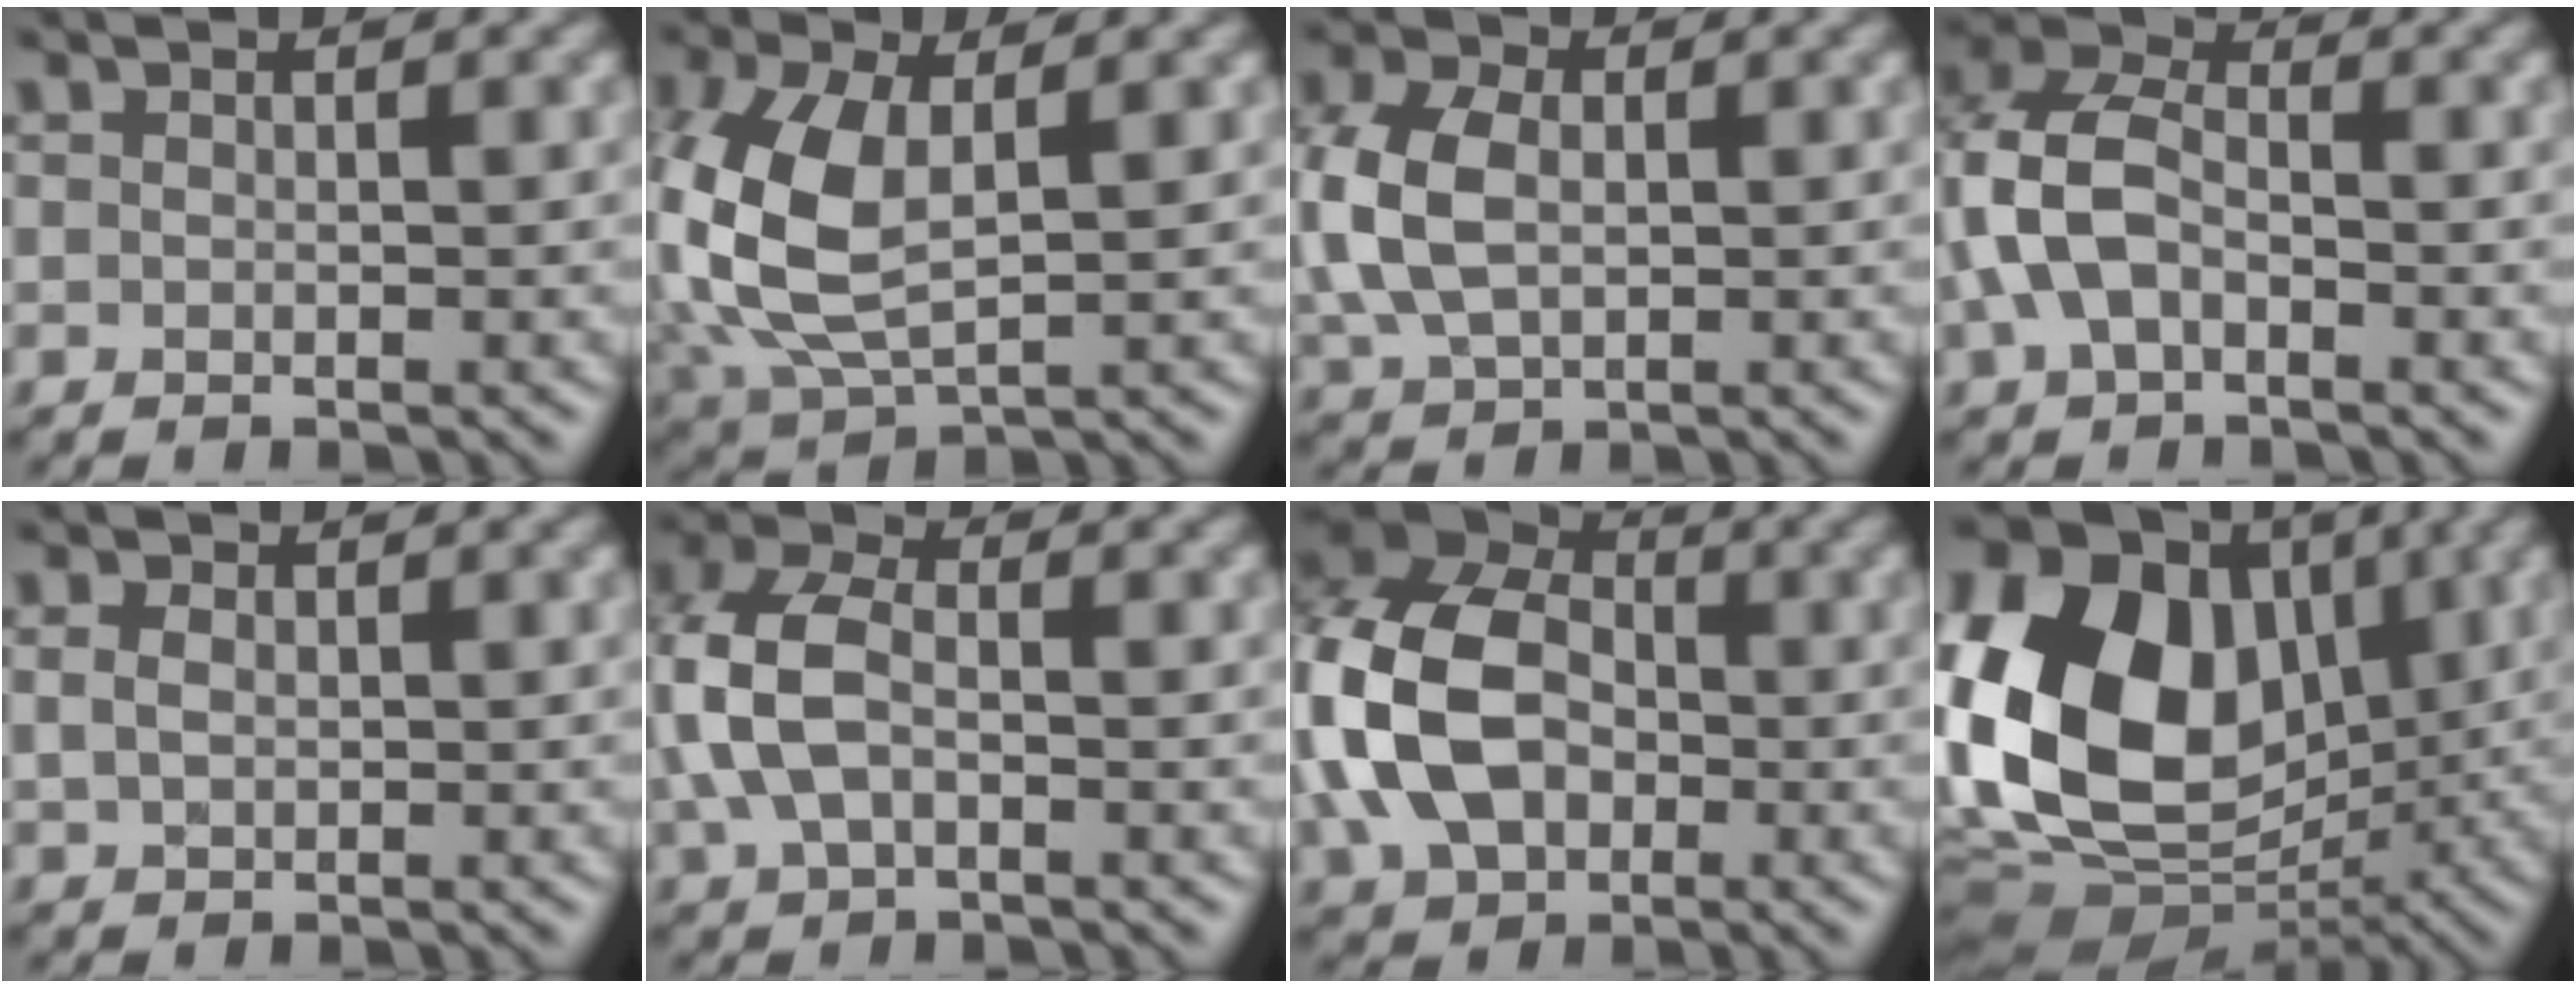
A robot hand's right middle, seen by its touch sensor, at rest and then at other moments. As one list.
[{"total": 9.1, "force": [0.6, 5.1, 7.4], "torque": [-0.186, 0.002, 0.013]}, {"total": 6.2, "force": [0.5, 4.4, 4.4], "torque": [-0.117, 0.008, 0.008]}, {"total": 6.1, "force": [-1.0, 4.1, 4.4], "torque": [-0.102, 0.015, -0.032]}, {"total": 1.3, "force": [0.4, 1.0, 0.7], "torque": [-0.016, 0.003, 0.009]}, {"total": 6.1, "force": [0.0, 4.0, 4.6], "torque": [-0.108, 0.011, -0.012]}, {"total": 11.8, "force": [-1.4, 8.6, 7.9], "torque": [-0.204, 0.009, -0.040]}, {"total": 16.7, "force": [1.5, 12.4, 11.1], "torque": [-0.223, 0.022, 0.007]}]